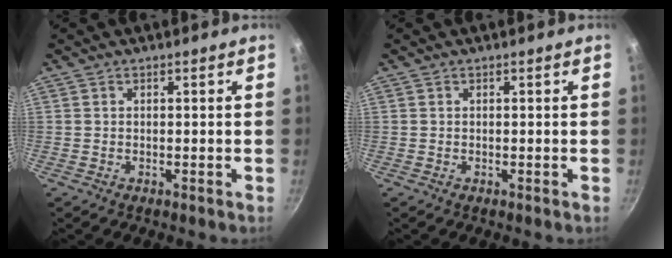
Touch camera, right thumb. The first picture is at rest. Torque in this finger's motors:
{"motor_torque": [0.00, 0.00, -0.01, 0.00, 0.00]}